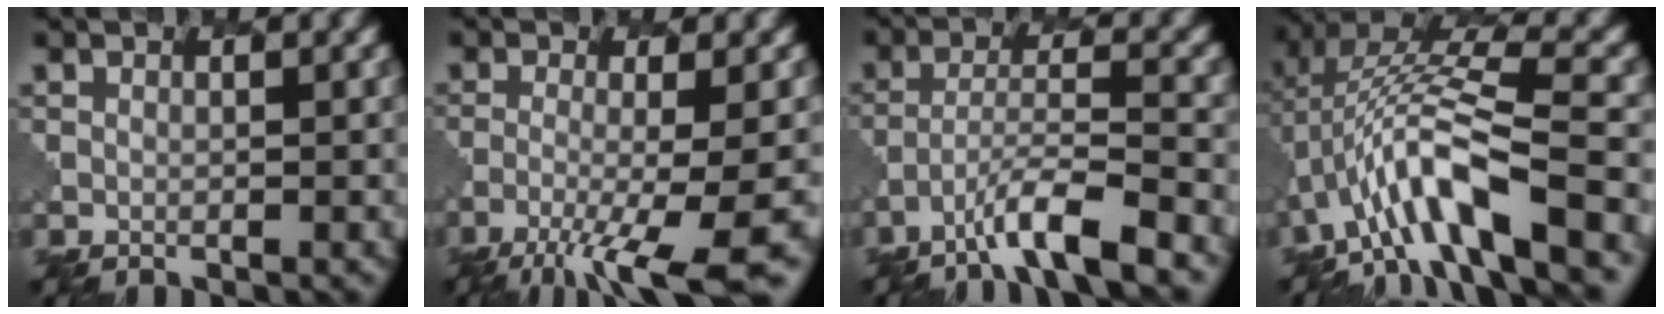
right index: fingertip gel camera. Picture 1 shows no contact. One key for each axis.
{"total": 8.3, "fx": -4.9, "fy": 1.4, "fz": 6.5, "tx": -0.099, "ty": -0.010, "tz": -0.081}
{"total": 5.5, "fx": -3.9, "fy": 0.6, "fz": 3.7, "tx": -0.064, "ty": 0.005, "tz": -0.070}
{"total": 9.0, "fx": -3.0, "fy": 2.8, "fz": 8.0, "tx": -0.143, "ty": 0.018, "tz": -0.054}